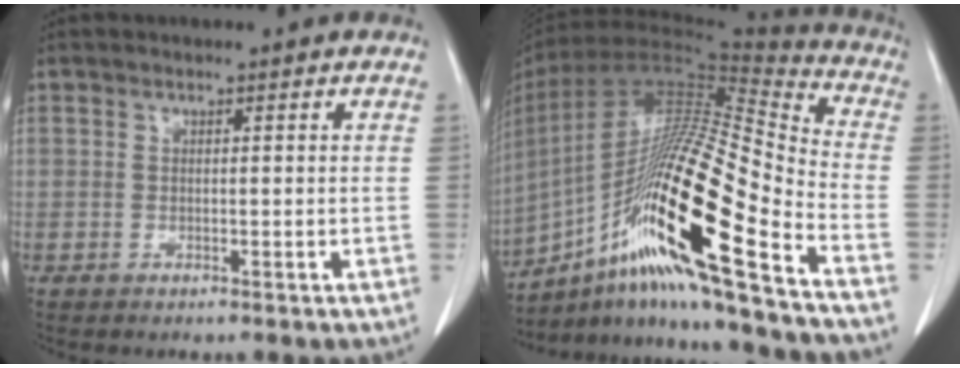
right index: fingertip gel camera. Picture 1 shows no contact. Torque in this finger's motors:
{"motor_torque": [1.73, -0.41, 1.05, 0.21]}